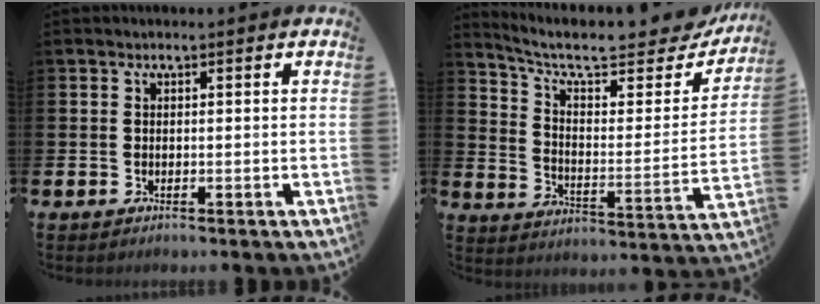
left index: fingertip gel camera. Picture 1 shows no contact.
{"total": 8.4, "force": [7.0, 2.4, 3.9], "torque": [-0.099, -0.052, 0.114]}